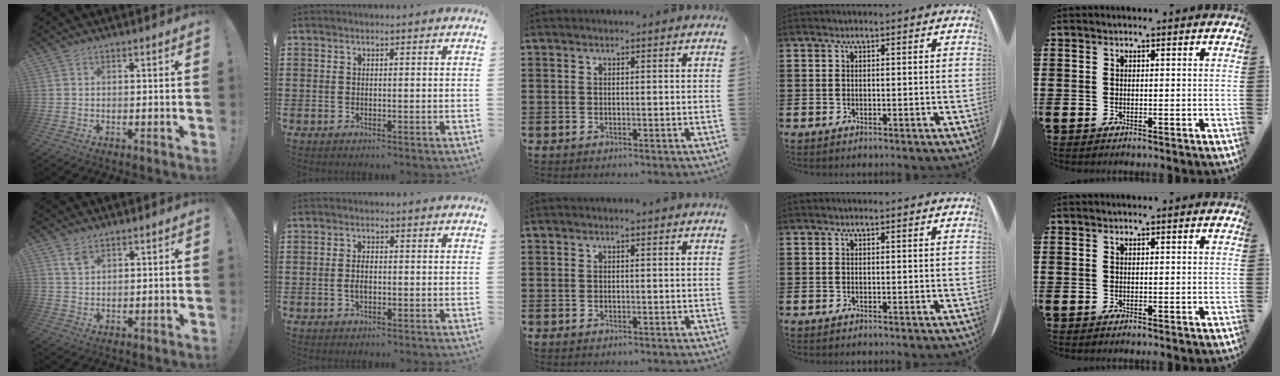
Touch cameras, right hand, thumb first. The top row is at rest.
{"thumb": {"total": 3.7, "force": [2.5, 2.0, 2.0], "torque": [-0.029, -0.011, 0.046]}, "index": {"total": 2.2, "force": [-0.3, 1.2, 1.9], "torque": [-0.037, 0.002, -0.005]}}